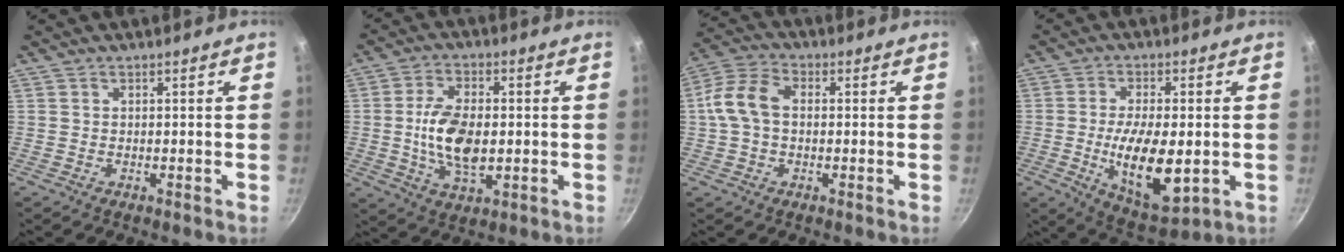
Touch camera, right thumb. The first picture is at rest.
{"total": 11.7, "force": [-0.6, 6.2, 9.9], "torque": [-0.179, 0.000, -0.008]}
{"total": 8.9, "force": [0.5, 5.9, 6.6], "torque": [-0.138, 0.028, 0.002]}
{"total": 14.3, "force": [-2.3, 6.3, 12.6], "torque": [-0.204, -0.013, -0.026]}